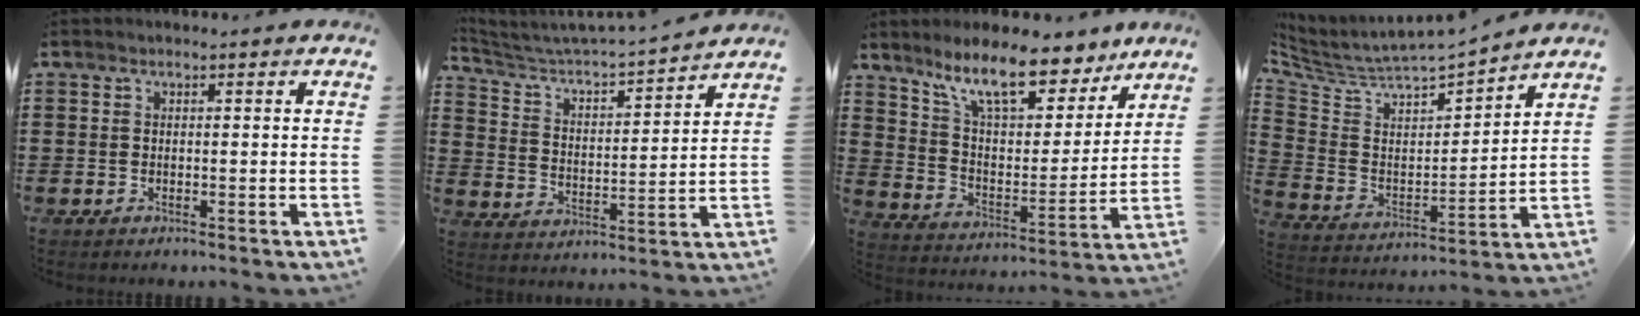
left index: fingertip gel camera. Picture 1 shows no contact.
{"total": 3.5, "force": [3.3, 0.1, 1.1], "torque": [-0.044, -0.033, 0.044]}
{"total": 10.8, "force": [8.8, 2.7, 5.6], "torque": [-0.125, -0.045, 0.153]}
{"total": 4.1, "force": [3.9, 1.1, 0.9], "torque": [-0.046, -0.042, 0.058]}